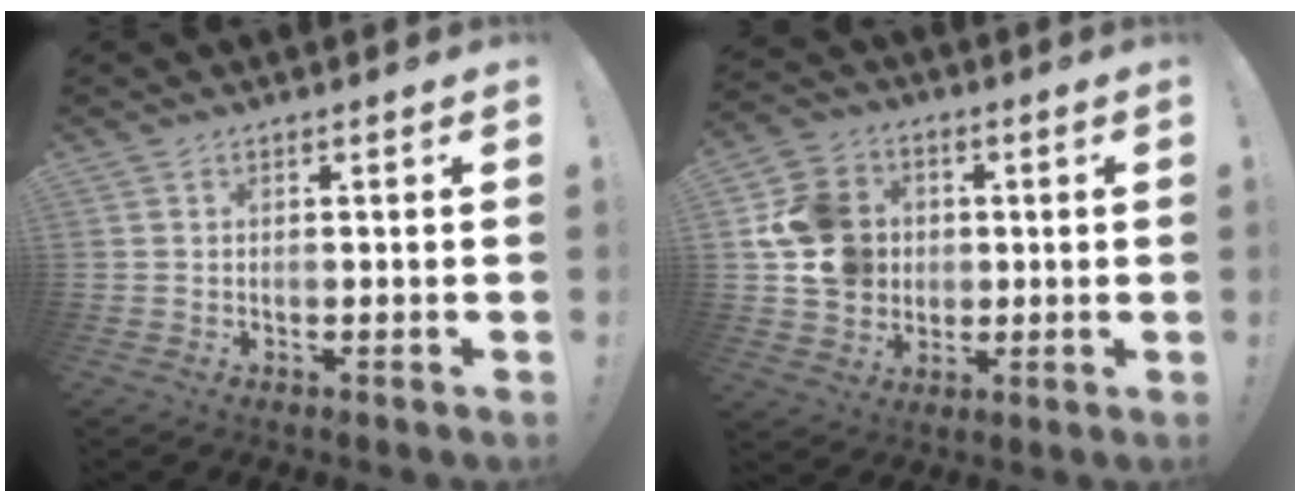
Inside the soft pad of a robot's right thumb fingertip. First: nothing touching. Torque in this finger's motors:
{"motor_torque": [0.18, 0.18, 0.05, 0.05, 0.32]}